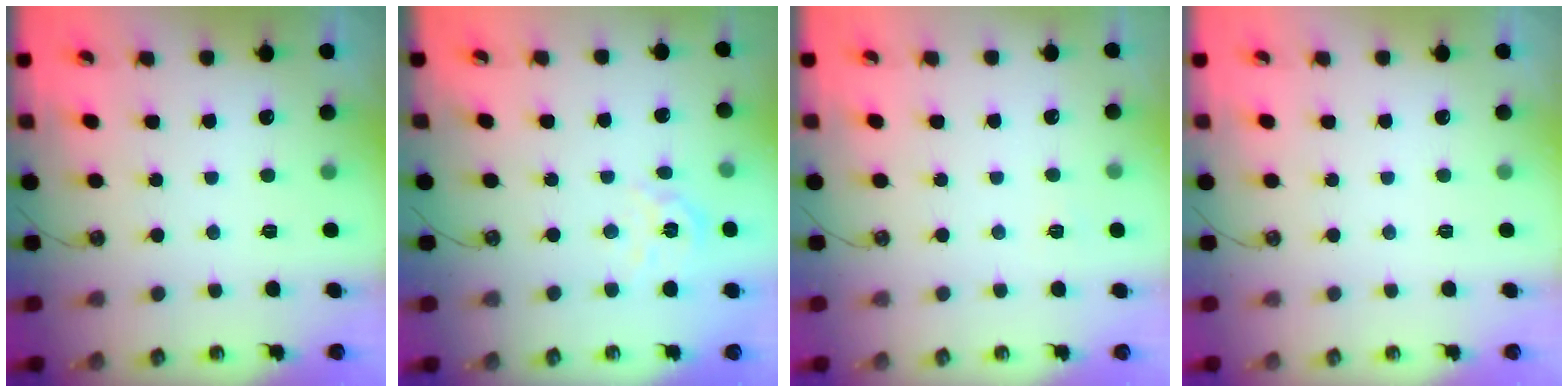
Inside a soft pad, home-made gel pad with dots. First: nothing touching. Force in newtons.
{"total": 5.5, "press": 5.5, "slide": 0.4}
{"total": 2.6, "press": 2.6, "slide": 0.3}
{"total": 0.0}